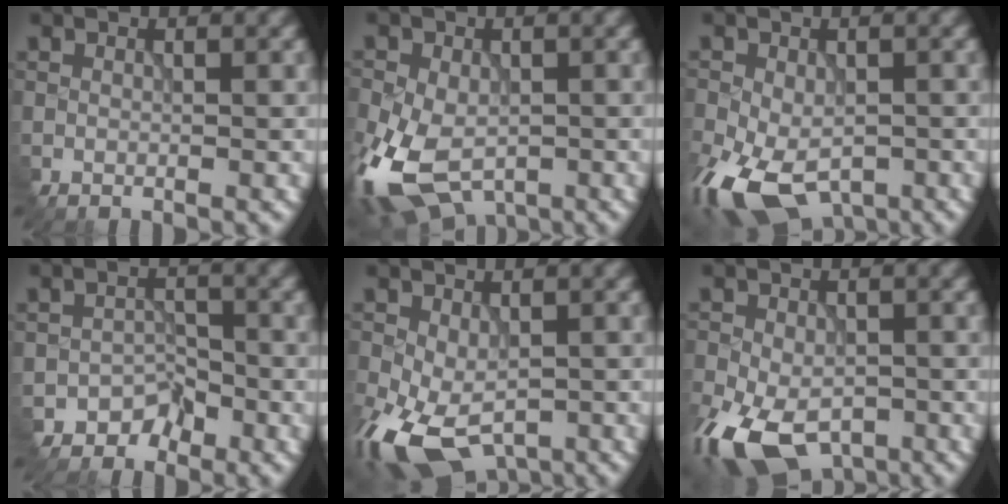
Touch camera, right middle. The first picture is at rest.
{"total": 10.4, "force": [-4.2, 6.2, 7.1], "torque": [-0.174, -0.036, -0.075]}
{"total": 11.4, "force": [-5.7, 6.4, 7.5], "torque": [-0.177, -0.058, -0.084]}
{"total": 2.4, "force": [-2.0, 1.4, -0.1], "torque": [0.009, 0.007, -0.034]}
{"total": 10.1, "force": [-4.5, 5.6, 7.1], "torque": [-0.171, -0.051, -0.066]}
{"total": 12.2, "force": [-6.8, 7.0, 7.4], "torque": [-0.158, -0.055, -0.105]}